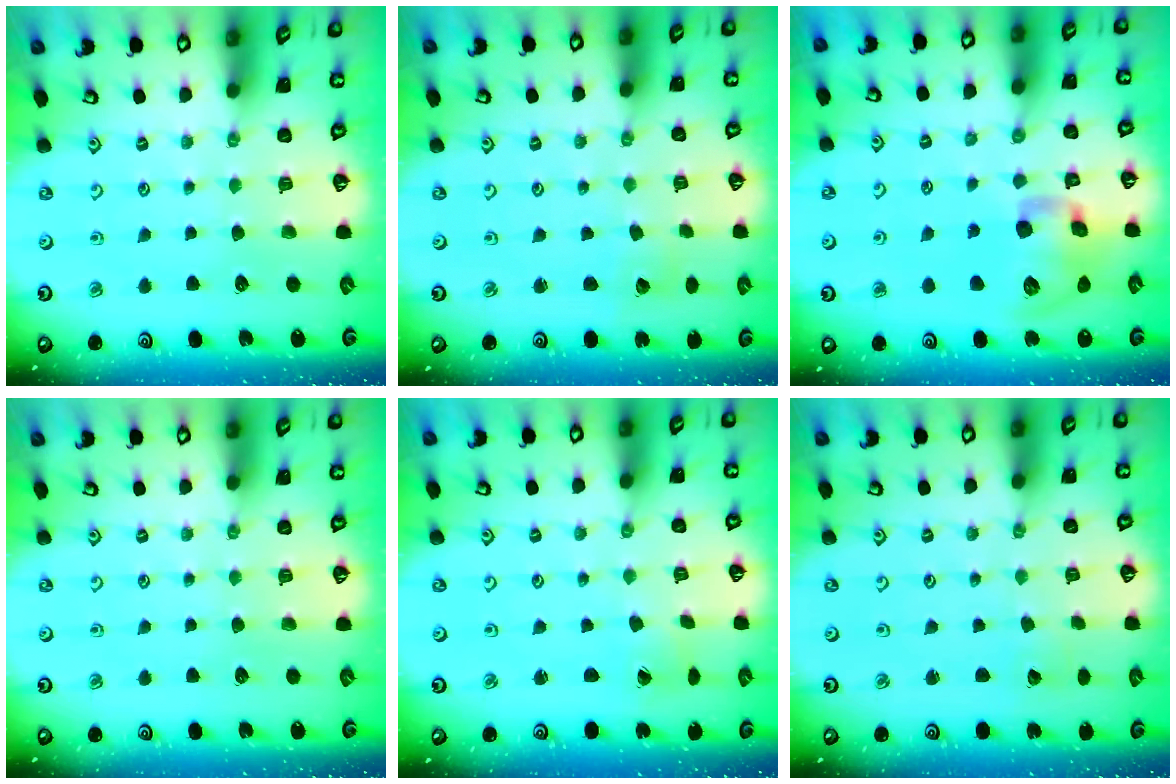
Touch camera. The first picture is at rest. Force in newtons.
{"total": 3.0, "press": 3.0, "slide": 0.3}
{"total": 13.9, "press": 13.8, "slide": 2.0}
{"total": 0.0}
{"total": 1.4, "press": 1.4, "slide": 0.1}
{"total": 1.5, "press": 1.5, "slide": 0.0}